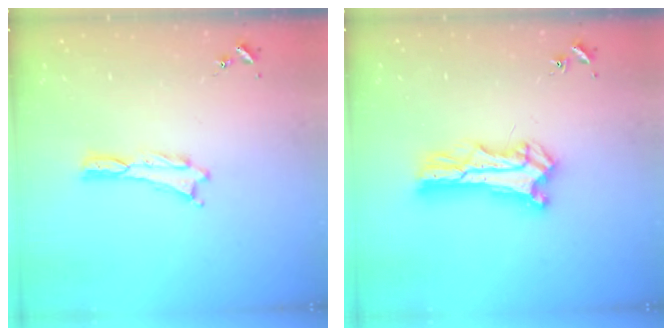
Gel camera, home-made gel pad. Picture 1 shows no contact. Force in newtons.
{"total": 7.4, "press": 7.4, "slide": 0.7}